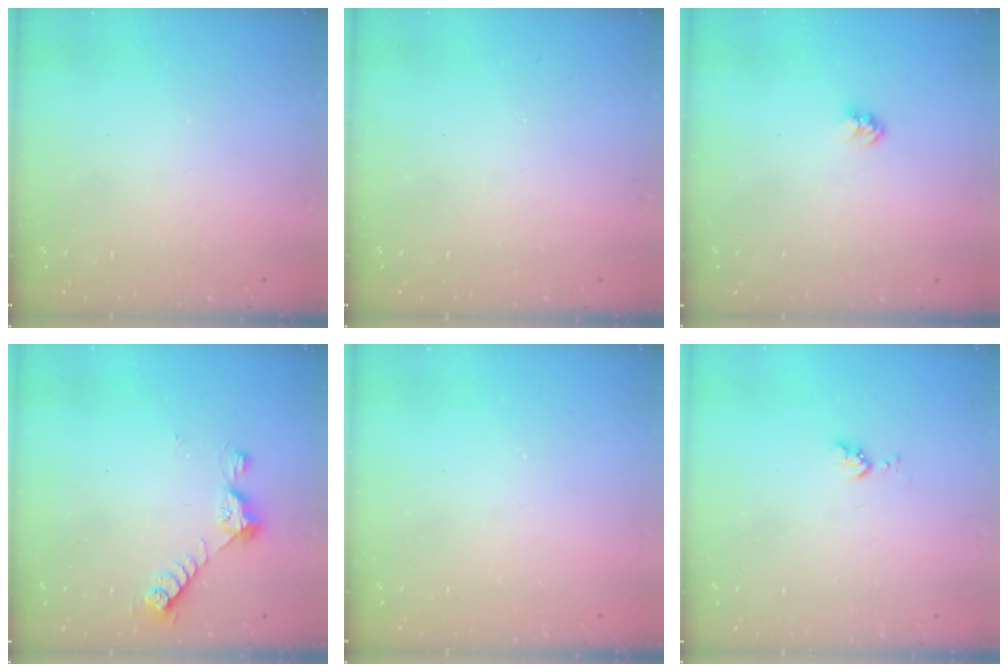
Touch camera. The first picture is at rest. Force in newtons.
{"total": 0.0}
{"total": 2.3, "press": 2.3, "slide": 0.1}
{"total": 6.5, "press": 6.5, "slide": 0.7}
{"total": 0.0}
{"total": 3.9, "press": 3.9, "slide": 0.5}